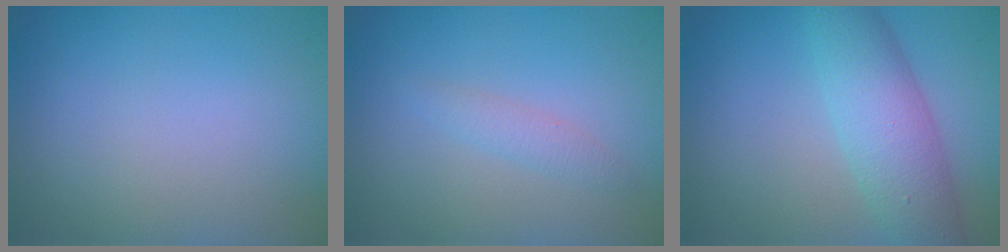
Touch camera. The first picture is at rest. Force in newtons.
{"total": 1.3, "press": 1.3, "slide": 0.0}
{"total": 5.9, "press": 5.8, "slide": 0.3}